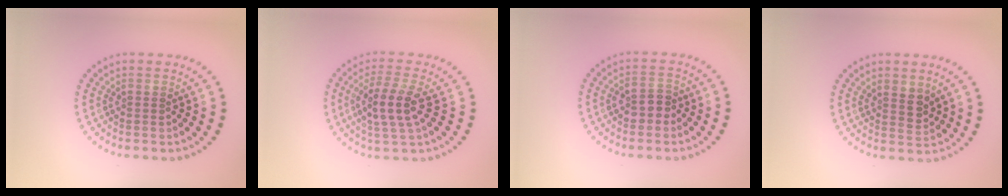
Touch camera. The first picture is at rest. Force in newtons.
{"total": 3.9, "press": 3.6, "slide": 1.5}
{"total": 2.1, "press": 2.0, "slide": 0.4}
{"total": 2.2, "press": 1.8, "slide": 1.2}